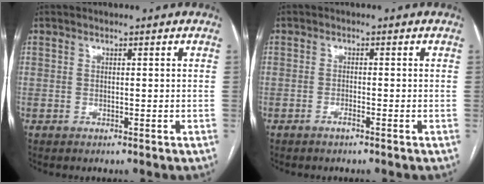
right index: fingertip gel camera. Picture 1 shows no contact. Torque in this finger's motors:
{"motor_torque": [0.34, 0.22, -0.01, 0.01]}